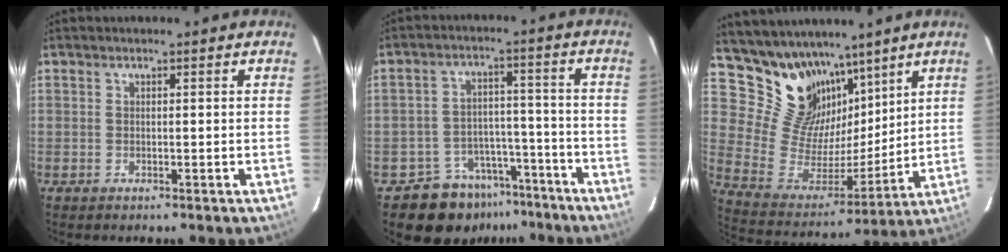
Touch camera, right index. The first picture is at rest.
{"total": 10.2, "force": [-7.6, 6.5, 1.7], "torque": [-0.038, 0.036, -0.099]}
{"total": 17.1, "force": [12.5, 10.0, 6.2], "torque": [-0.135, 0.001, 0.246]}